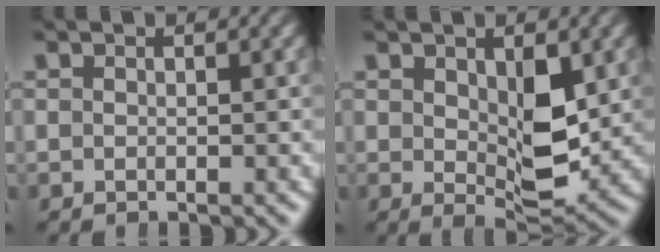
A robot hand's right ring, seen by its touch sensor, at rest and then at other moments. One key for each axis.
{"total": 4.4, "fx": 0.5, "fy": 1.5, "fz": 4.2, "tx": -0.061, "ty": -0.028, "tz": 0.021}